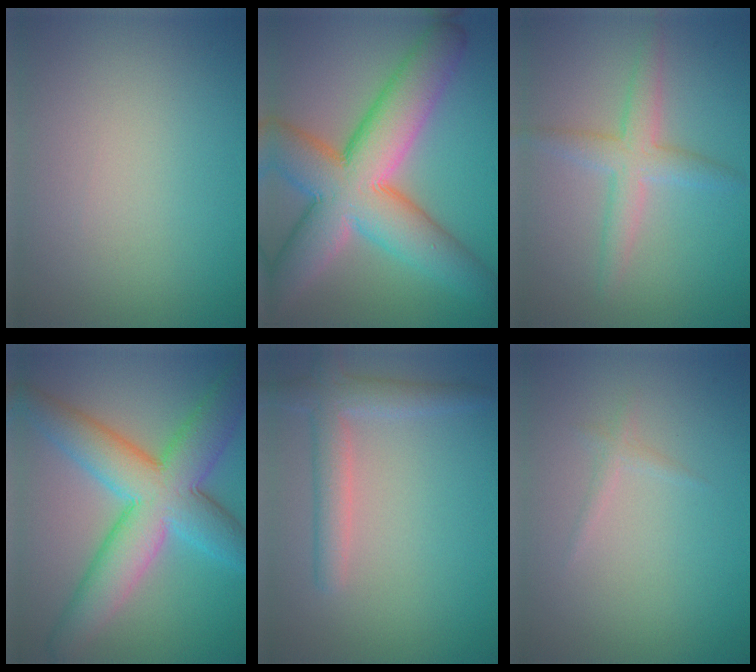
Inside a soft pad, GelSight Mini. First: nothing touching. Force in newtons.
{"total": 12.6, "press": 12.6, "slide": 0.7}
{"total": 3.2, "press": 3.2, "slide": 0.2}
{"total": 9.9, "press": 9.9, "slide": 0.2}
{"total": 3.3, "press": 3.3, "slide": 0.3}
{"total": 0.8, "press": 0.8, "slide": 0.1}